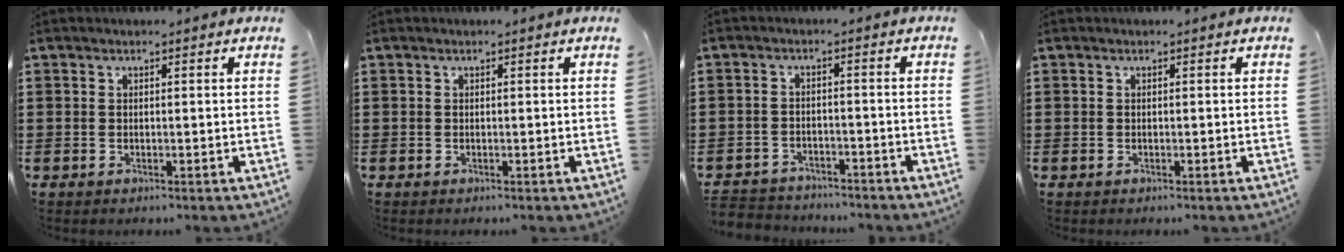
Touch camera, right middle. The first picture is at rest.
{"total": 0.0}
{"total": 3.3, "force": [-3.2, 0.9, -0.4], "torque": [-0.001, 0.002, -0.070]}
{"total": 0.0}